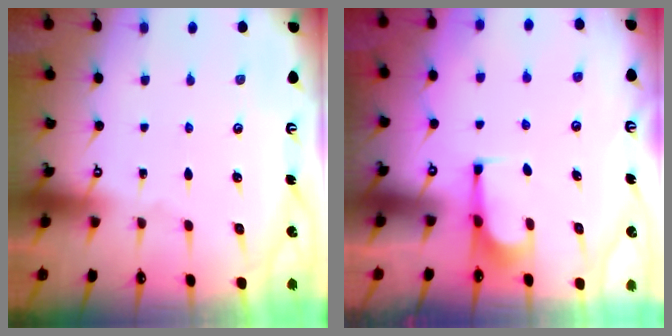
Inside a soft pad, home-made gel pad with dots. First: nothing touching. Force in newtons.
{"total": 2.1, "press": 1.9, "slide": 0.8}